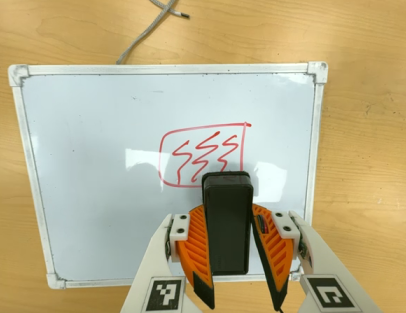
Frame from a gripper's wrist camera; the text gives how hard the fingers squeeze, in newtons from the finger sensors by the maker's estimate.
{"total": 6.9, "left": 5.7, "right": 8.1}